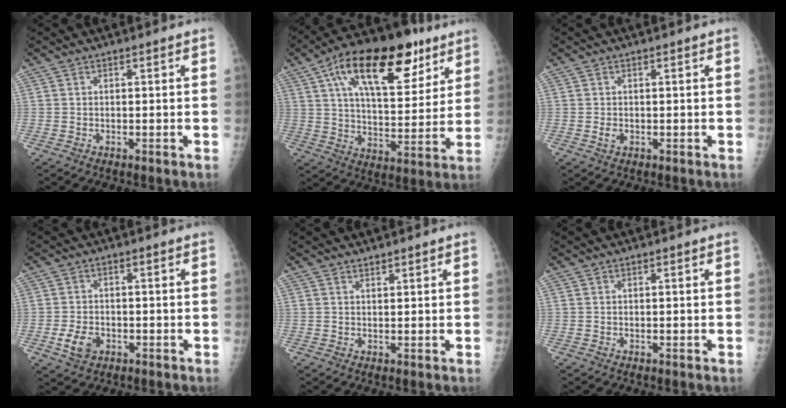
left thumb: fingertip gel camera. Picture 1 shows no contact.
{"total": 23.7, "force": [11.9, 10.9, 17.4], "torque": [-0.242, -0.014, 0.191]}
{"total": 1.4, "force": [-0.1, 1.0, 0.9], "torque": [-0.013, -0.001, -0.001]}
{"total": 4.5, "force": [-1.7, 3.2, 2.7], "torque": [-0.046, 0.005, -0.027]}
{"total": 0.9, "force": [0.8, 0.1, 0.2], "torque": [0.000, -0.007, 0.016]}
{"total": 0.0}